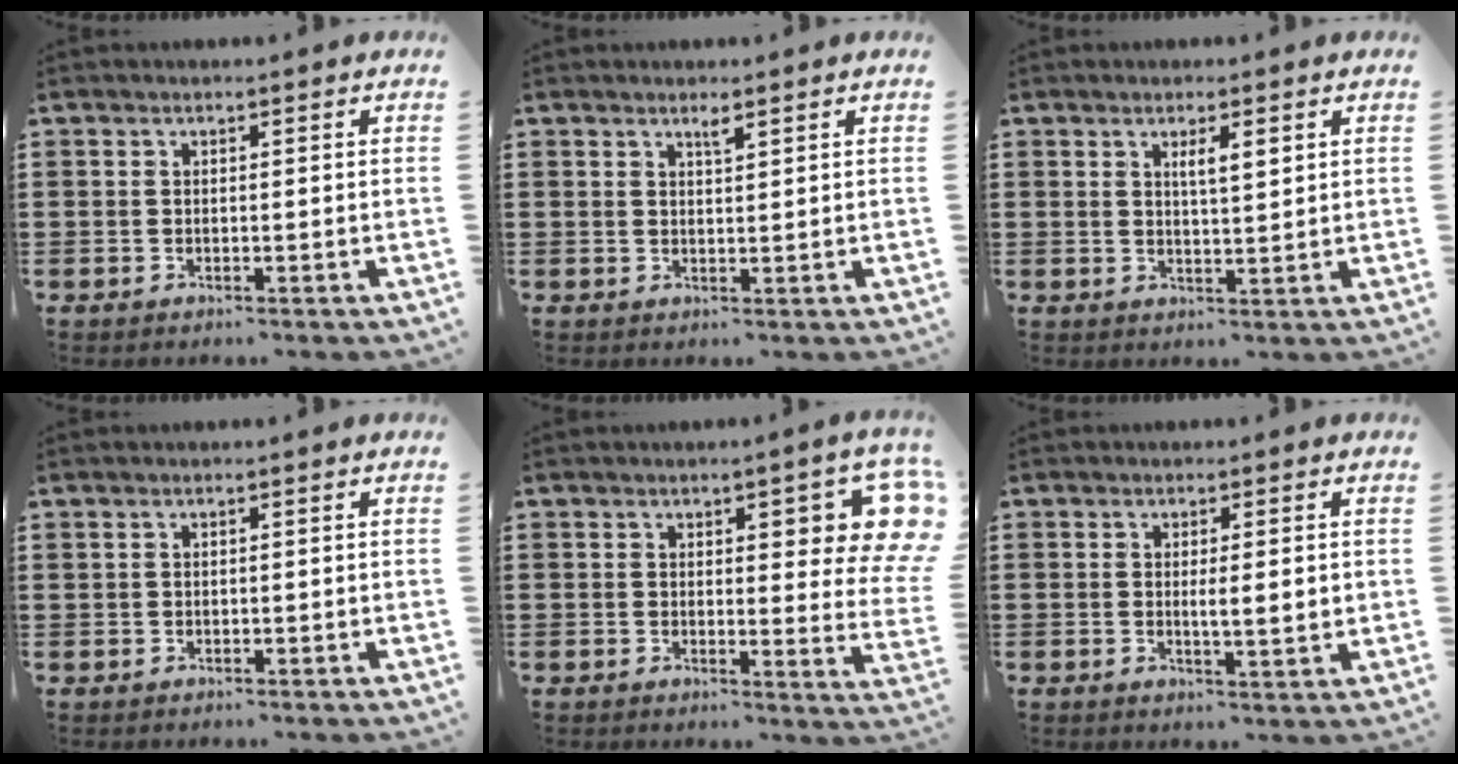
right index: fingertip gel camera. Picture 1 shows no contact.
{"total": 1.3, "force": [1.0, 0.2, 0.9], "torque": [-0.010, -0.003, 0.015]}
{"total": 2.8, "force": [1.1, 0.5, 2.5], "torque": [-0.051, 0.003, 0.016]}
{"total": 0.0}
{"total": 8.0, "force": [3.5, 2.9, 6.6], "torque": [-0.085, -0.008, 0.052]}
{"total": 3.0, "force": [0.2, 0.3, 3.0], "torque": [-0.056, -0.003, 0.001]}